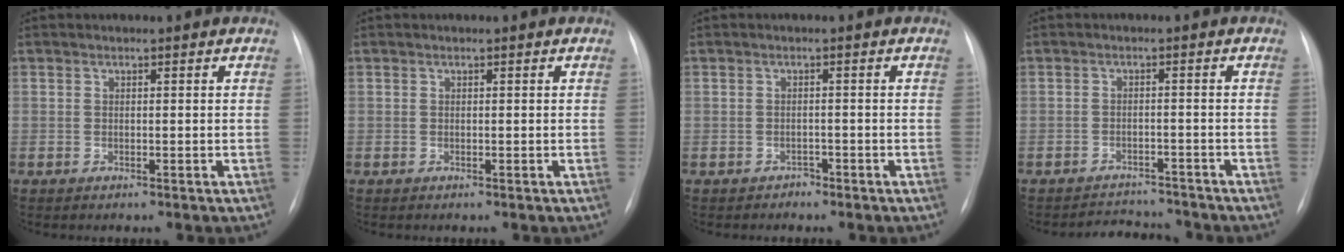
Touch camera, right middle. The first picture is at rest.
{"total": 0.0}
{"total": 1.1, "force": [-0.9, 0.6, -0.1], "torque": [0.001, 0.002, -0.018]}
{"total": 5.1, "force": [-5.0, 1.0, -0.1], "torque": [0.001, 0.008, -0.073]}